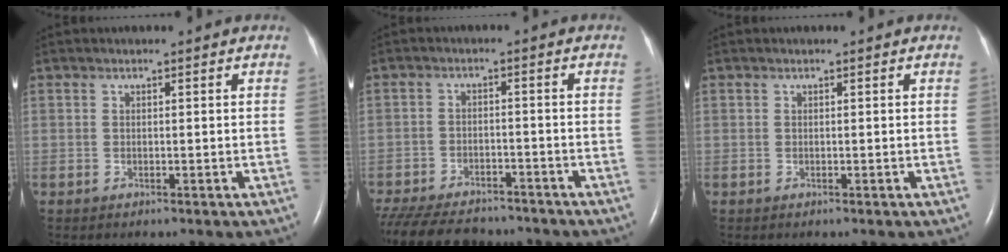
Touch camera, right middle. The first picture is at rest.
{"total": 17.4, "force": [-14.8, 5.9, 7.1], "torque": [-0.192, -0.027, -0.214]}
{"total": 0.0}